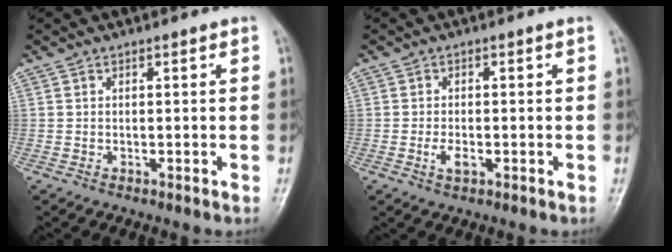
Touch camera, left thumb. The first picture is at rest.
{"total": 2.9, "force": [-1.0, 1.6, 2.1], "torque": [-0.037, 0.004, -0.019]}